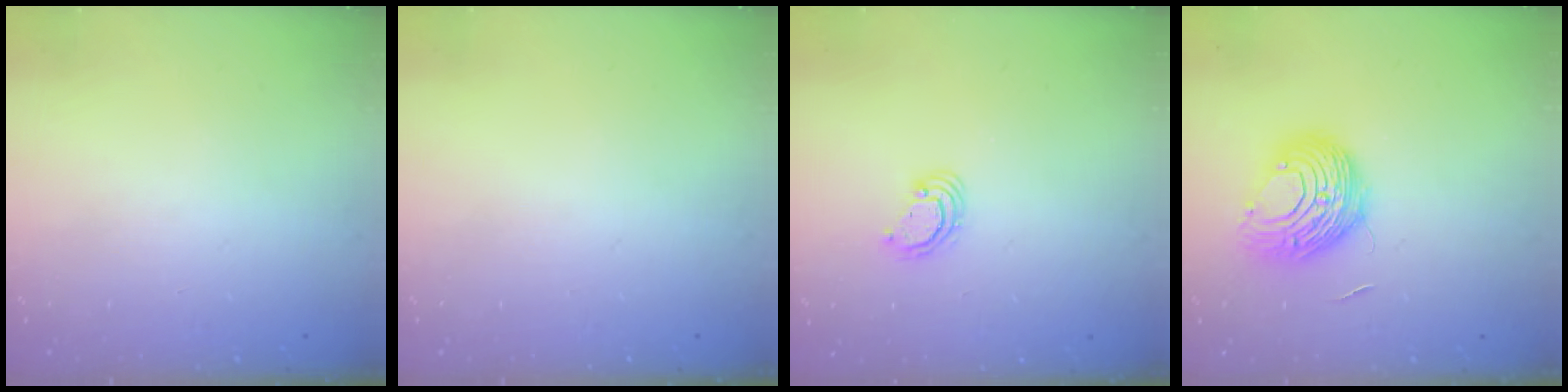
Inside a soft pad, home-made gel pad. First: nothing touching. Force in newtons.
{"total": 0.0}
{"total": 3.9, "press": 3.8, "slide": 0.4}
{"total": 10.4, "press": 10.4, "slide": 0.2}